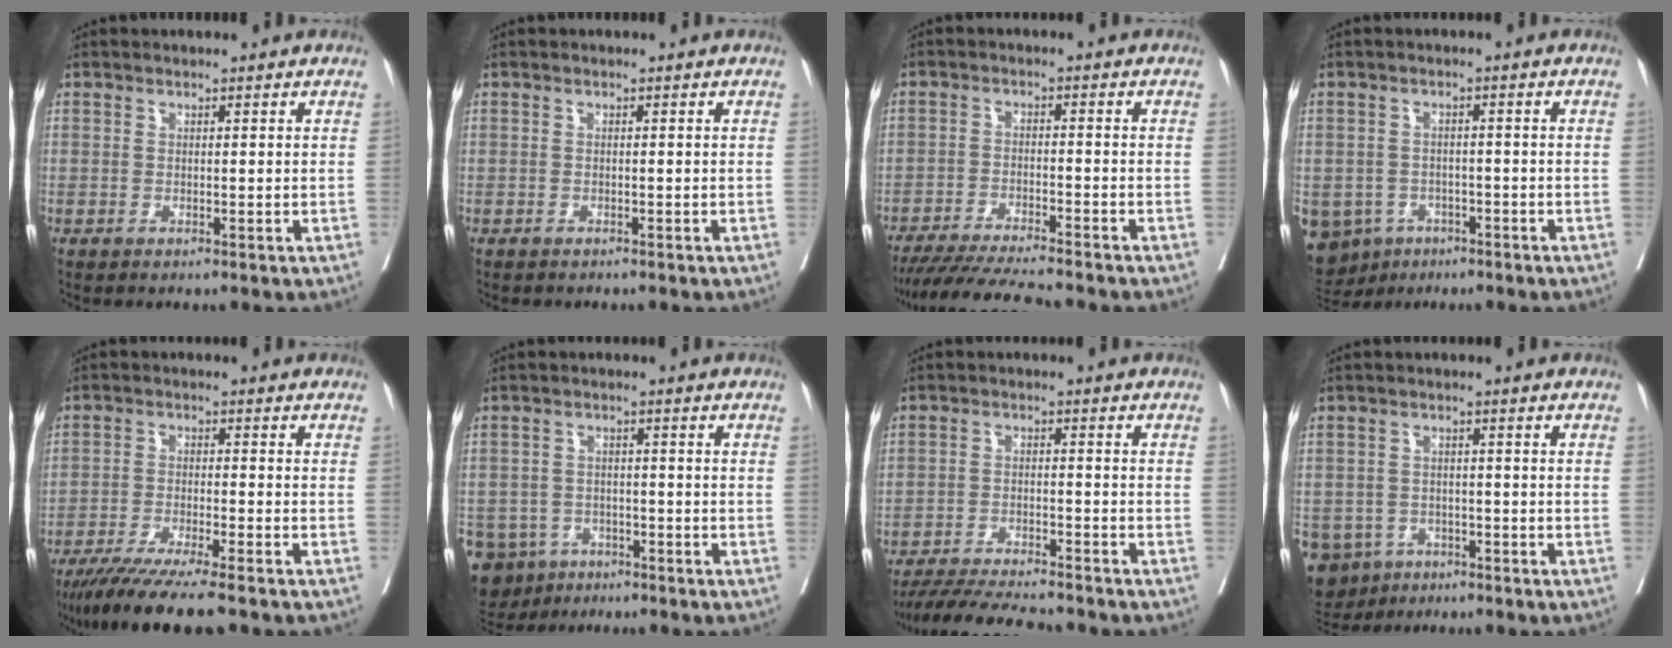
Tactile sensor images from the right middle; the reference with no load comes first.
{"total": 0.7, "force": [-0.6, 0.3, 0.0], "torque": [-0.007, 0.001, -0.014]}
{"total": 11.6, "force": [-10.5, 0.0, 5.0], "torque": [-0.073, -0.023, -0.170]}
{"total": 11.1, "force": [-6.1, 8.8, 3.0], "torque": [-0.089, 0.000, -0.079]}
{"total": 11.4, "force": [-9.3, 0.1, 6.6], "torque": [-0.096, -0.029, -0.151]}
{"total": 11.1, "force": [-6.8, 8.3, 2.7], "torque": [-0.077, 0.000, -0.096]}
{"total": 12.5, "force": [-11.4, 1.2, 4.9], "torque": [-0.077, -0.014, -0.177]}
{"total": 9.0, "force": [-5.4, 7.0, 1.9], "torque": [-0.050, -0.001, -0.076]}